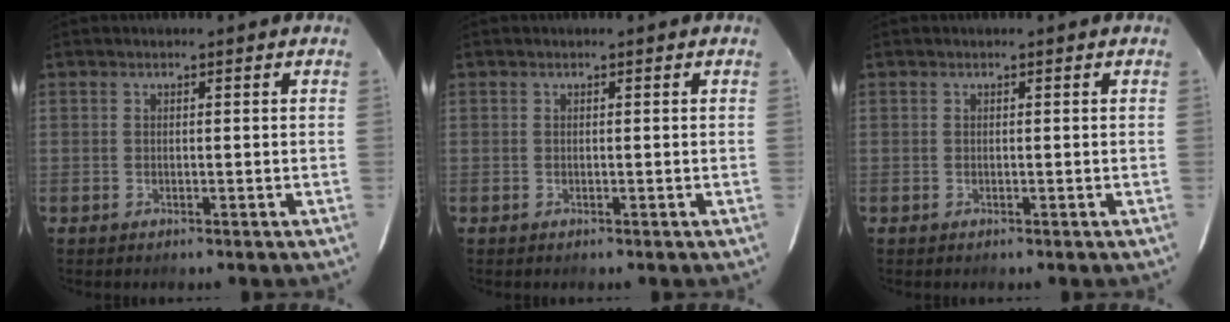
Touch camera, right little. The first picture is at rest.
{"total": 0.0}
{"total": 0.0}